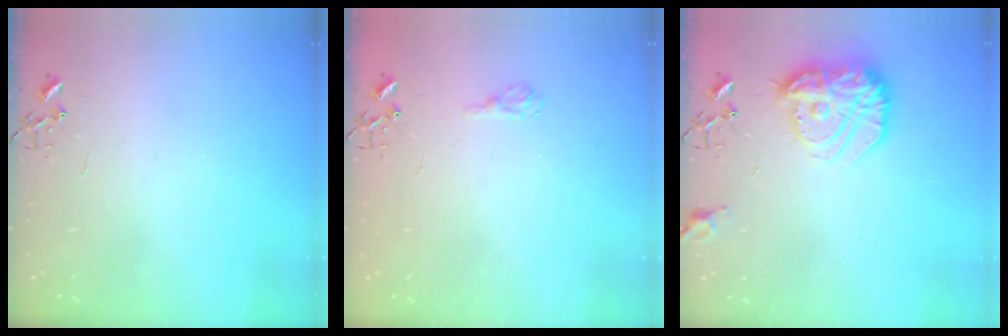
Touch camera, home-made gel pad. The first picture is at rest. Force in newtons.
{"total": 8.0, "press": 7.9, "slide": 1.0}
{"total": 20.4, "press": 20.4, "slide": 1.6}